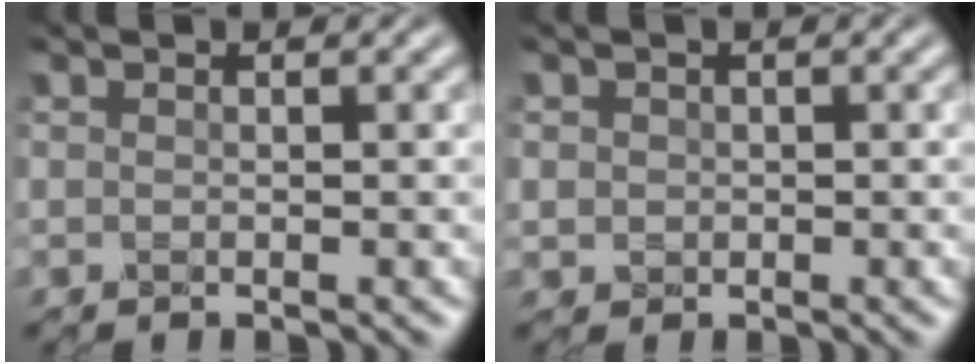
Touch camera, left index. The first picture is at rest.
{"total": 1.2, "force": [0.1, 1.2, 0.3], "torque": [0.002, -0.003, 0.003]}